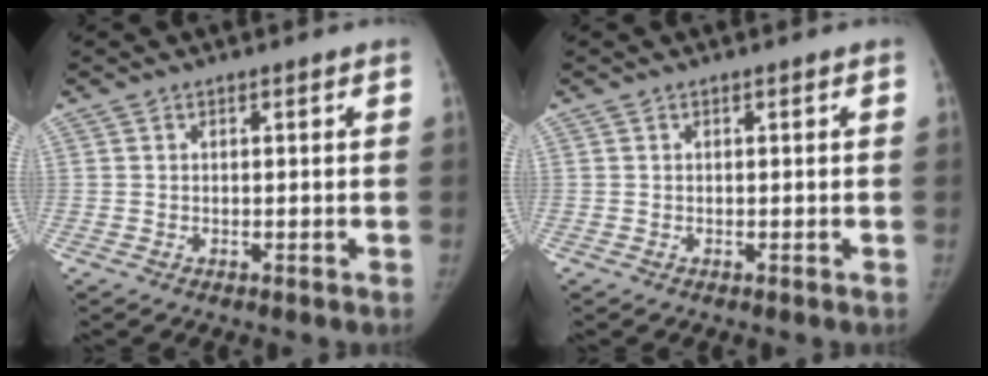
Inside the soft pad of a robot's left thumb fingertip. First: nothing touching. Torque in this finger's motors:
{"motor_torque": [0.00, -0.01, 0.16, -0.13, 0.00]}